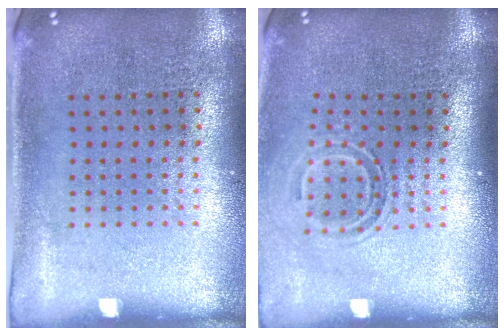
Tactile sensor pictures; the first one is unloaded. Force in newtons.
{"total": 1.6, "press": 1.0, "slide": 1.2}